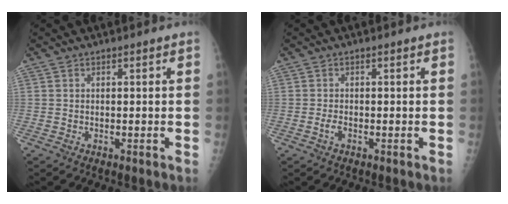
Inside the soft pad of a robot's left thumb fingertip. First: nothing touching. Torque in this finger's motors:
{"motor_torque": [-0.48, -0.08, 0.02, 0.01, 0.00]}